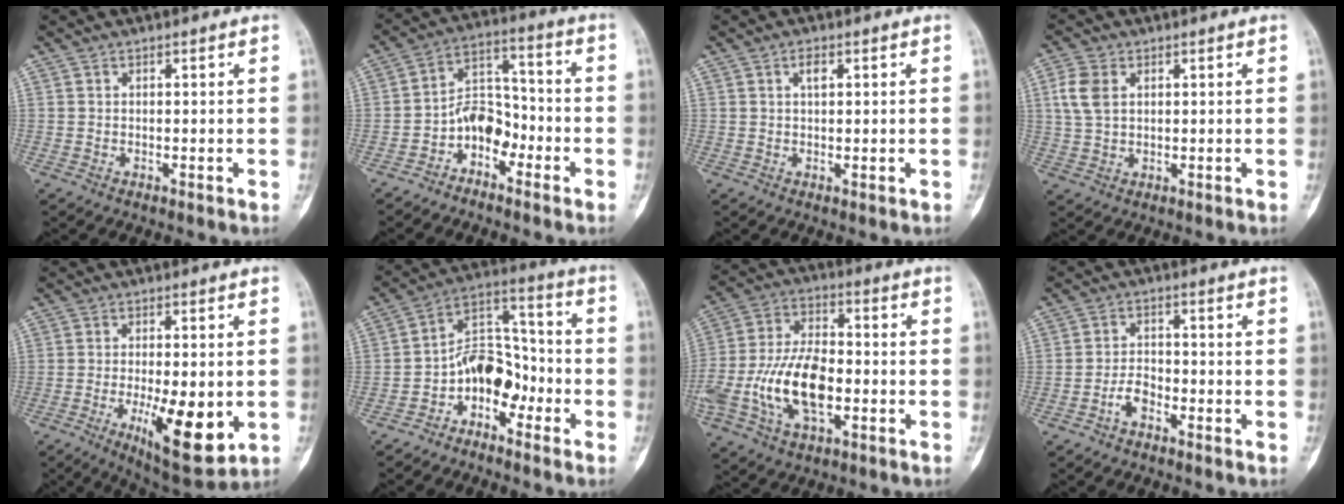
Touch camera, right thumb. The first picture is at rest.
{"total": 7.8, "force": [-4.0, 5.4, 3.9], "torque": [-0.043, 0.061, -0.085]}
{"total": 2.3, "force": [0.8, 1.0, 1.9], "torque": [-0.031, -0.002, 0.013]}
{"total": 5.7, "force": [1.7, 3.8, 3.9], "torque": [-0.084, 0.005, 0.034]}
{"total": 14.0, "force": [-3.3, 5.0, 12.6], "torque": [-0.182, -0.019, -0.039]}
{"total": 10.1, "force": [-4.7, 6.8, 5.8], "torque": [-0.068, 0.081, -0.095]}
{"total": 17.0, "force": [-4.3, 9.1, 13.7], "torque": [-0.273, 0.027, -0.079]}
{"total": 3.2, "force": [-2.1, 1.7, 1.7], "torque": [-0.026, 0.020, -0.044]}